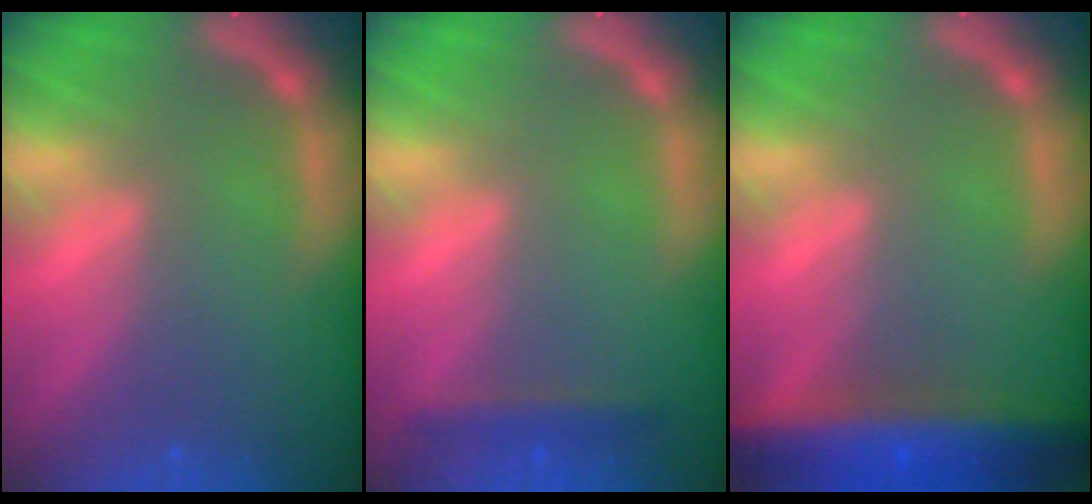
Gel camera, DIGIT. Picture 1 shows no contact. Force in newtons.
{"total": 1.9}
{"total": 9.5}